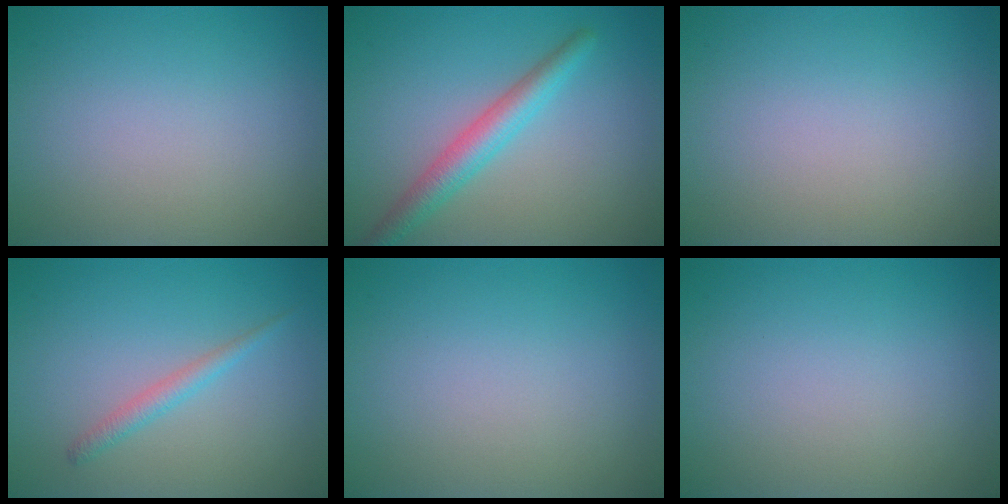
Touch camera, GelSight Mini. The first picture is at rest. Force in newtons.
{"total": 3.5, "press": 3.5, "slide": 0.2}
{"total": 0.0}
{"total": 1.4, "press": 1.4, "slide": 0.1}
{"total": 0.0}
{"total": 0.0}